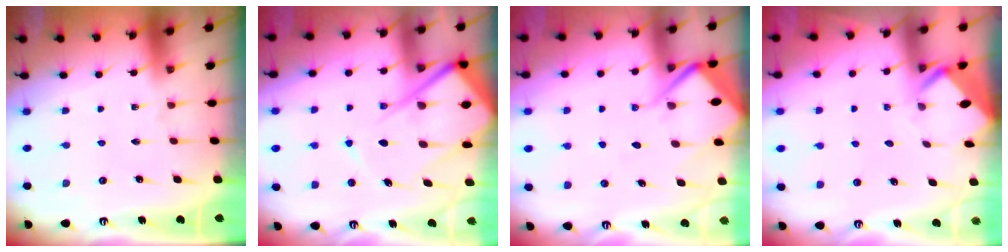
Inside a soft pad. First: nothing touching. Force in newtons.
{"total": 16.8, "press": 16.7, "slide": 1.9}
{"total": 9.3, "press": 9.3, "slide": 1.0}
{"total": 3.9, "press": 3.8, "slide": 0.3}